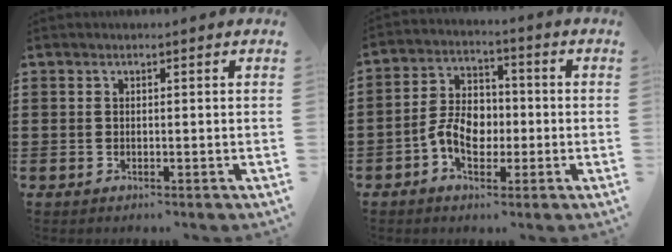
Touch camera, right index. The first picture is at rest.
{"total": 6.5, "force": [-1.8, 4.7, 4.2], "torque": [-0.084, 0.007, -0.037]}